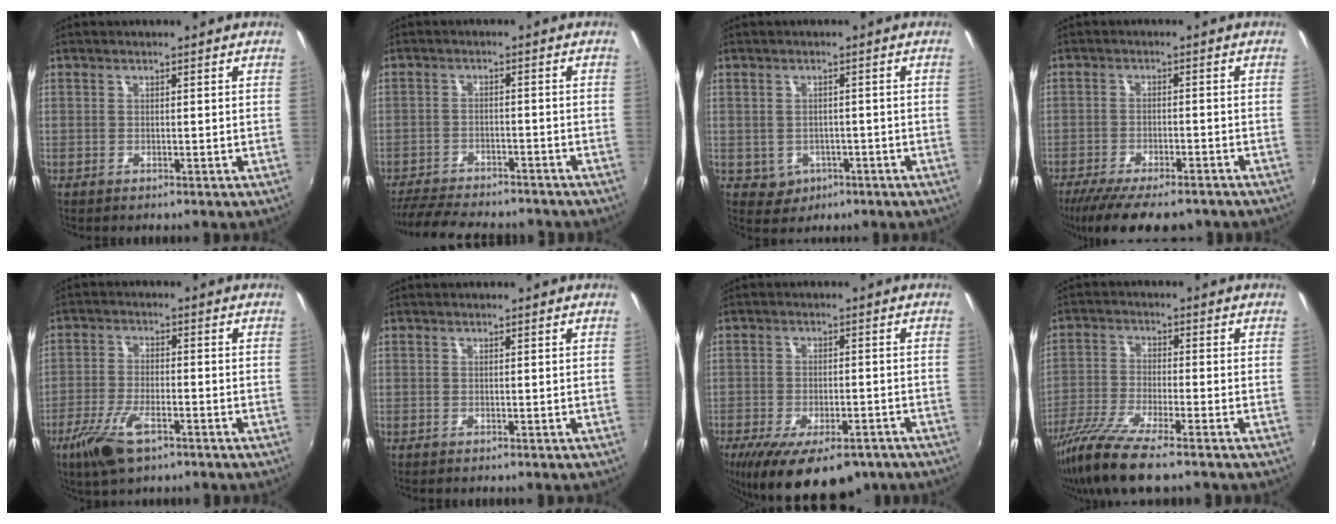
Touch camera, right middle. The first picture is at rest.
{"total": 13.2, "force": [-11.6, 3.2, 5.3], "torque": [-0.120, -0.021, -0.176]}
{"total": 4.2, "force": [-1.3, 3.7, 1.2], "torque": [-0.036, 0.001, -0.006]}
{"total": 13.9, "force": [-11.2, 3.8, 7.4], "torque": [-0.154, -0.042, -0.174]}
{"total": 9.0, "force": [-5.2, 3.2, 6.6], "torque": [-0.153, -0.018, -0.100]}
{"total": 0.0}
{"total": 17.4, "force": [-11.7, 7.2, 10.7], "torque": [-0.207, -0.041, -0.168]}
{"total": 11.0, "force": [-8.2, 1.2, 7.3], "torque": [-0.164, -0.035, -0.157]}